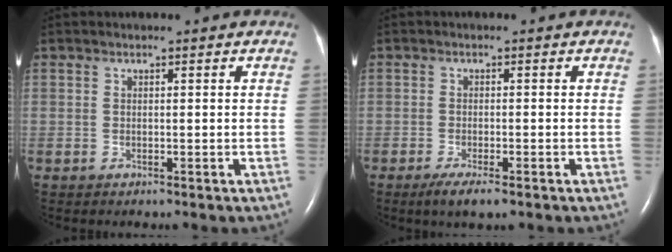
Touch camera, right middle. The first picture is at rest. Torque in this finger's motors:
{"motor_torque": [0.48, -0.35, 0.02, 0.03]}